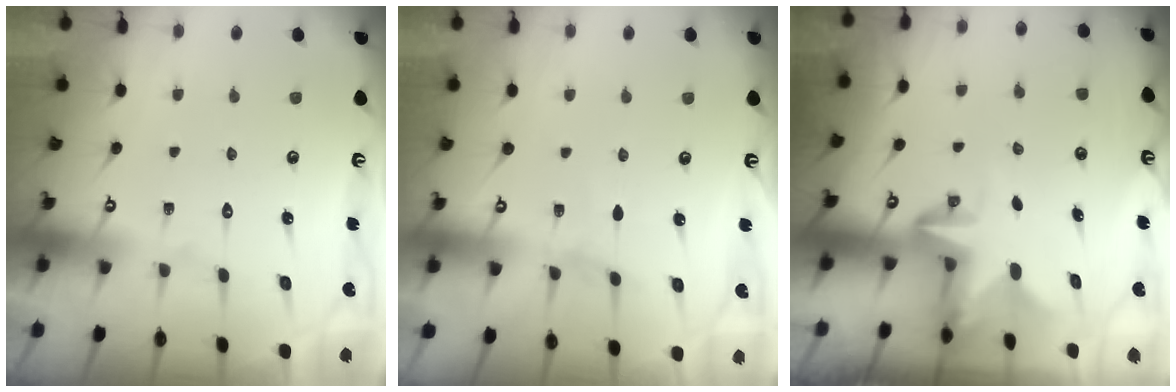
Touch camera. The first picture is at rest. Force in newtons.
{"total": 2.7, "press": 2.7, "slide": 0.3}
{"total": 2.6, "press": 2.5, "slide": 0.5}